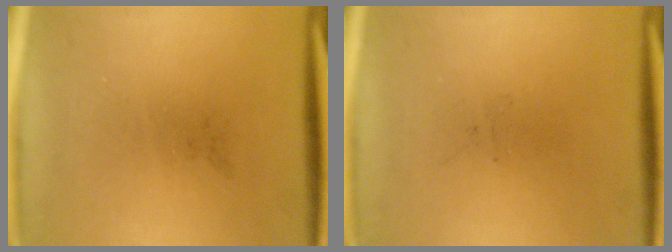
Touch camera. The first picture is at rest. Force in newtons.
{"total": 0.0}